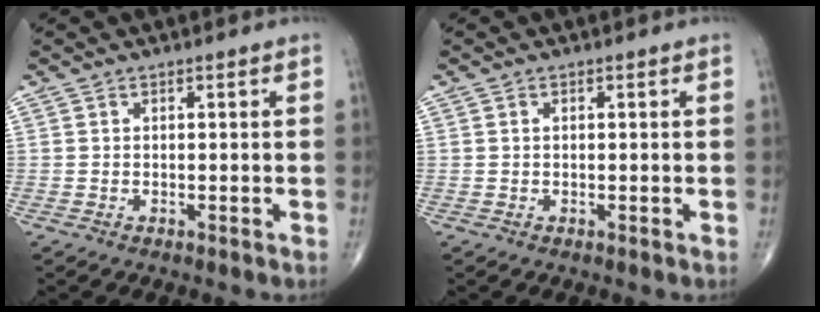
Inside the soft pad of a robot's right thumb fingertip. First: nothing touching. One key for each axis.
{"total": 0.7, "fx": 0.2, "fy": 0.4, "fz": 0.5, "tx": -0.011, "ty": 0.003, "tz": 0.005}